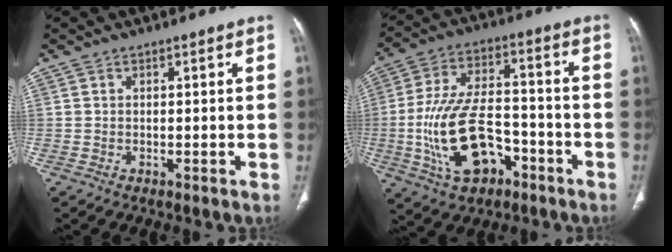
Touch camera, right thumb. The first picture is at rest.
{"total": 16.9, "force": [-5.8, 9.5, 12.8], "torque": [-0.234, 0.038, -0.095]}